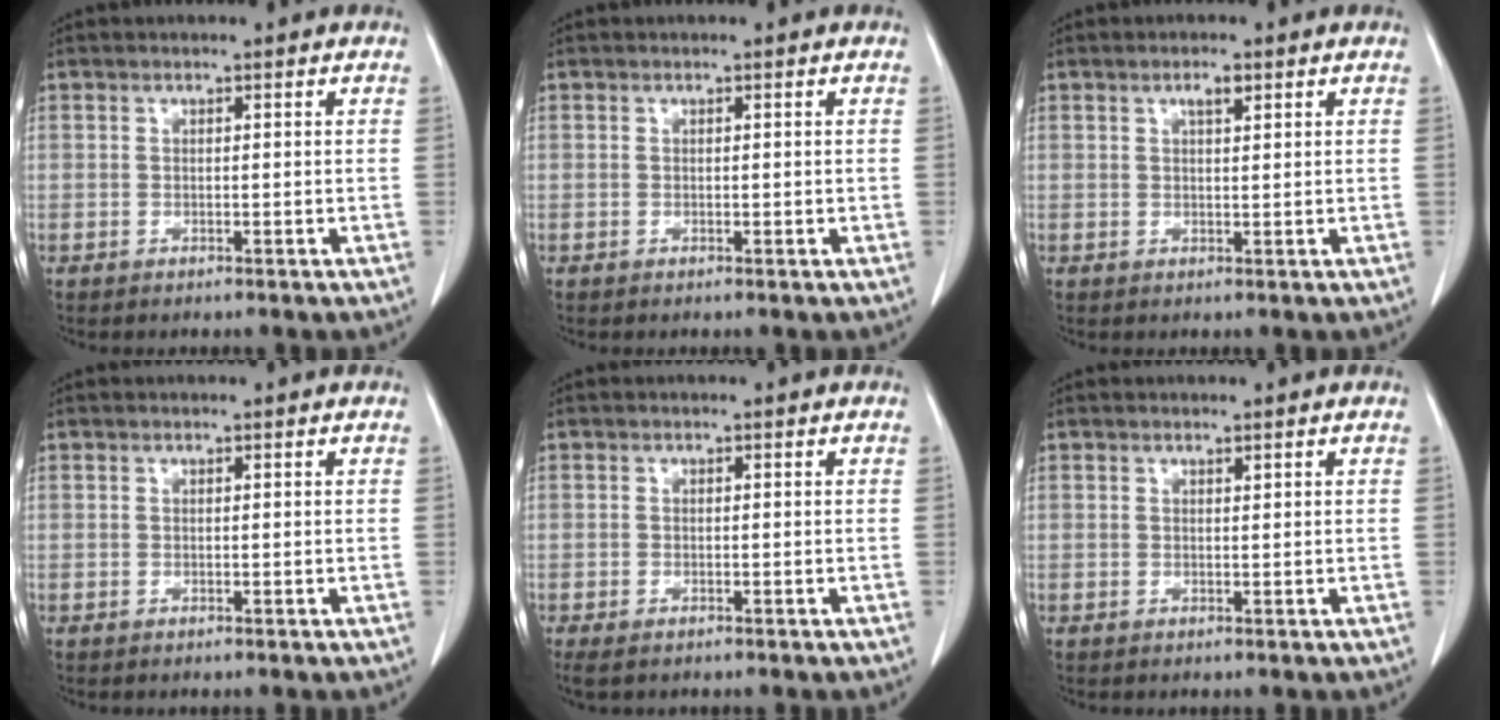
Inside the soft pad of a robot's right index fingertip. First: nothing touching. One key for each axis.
{"total": 0.8, "fx": 0.0, "fy": 0.5, "fz": 0.6, "tx": -0.014, "ty": 0.002, "tz": 0.001}
{"total": 2.5, "fx": 1.3, "fy": 0.9, "fz": 1.9, "tx": -0.037, "ty": 0.002, "tz": 0.024}
{"total": 0.0}
{"total": 3.5, "fx": -2.0, "fy": 1.8, "fz": 2.2, "tx": -0.052, "ty": -0.007, "tz": -0.030}
{"total": 0.6, "fx": 0.4, "fy": 0.3, "fz": 0.4, "tx": -0.008, "ty": 0.001, "tz": 0.009}